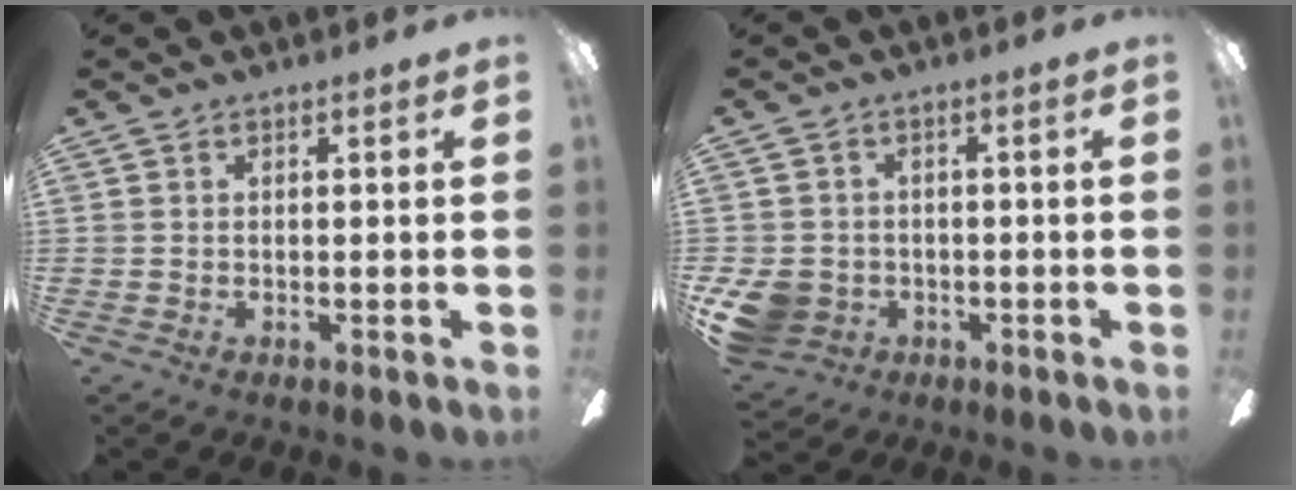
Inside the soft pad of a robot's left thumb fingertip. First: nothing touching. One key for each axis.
{"total": 7.6, "fx": -2.6, "fy": 6.4, "fz": 3.1, "tx": -0.082, "ty": 0.017, "tz": -0.049}